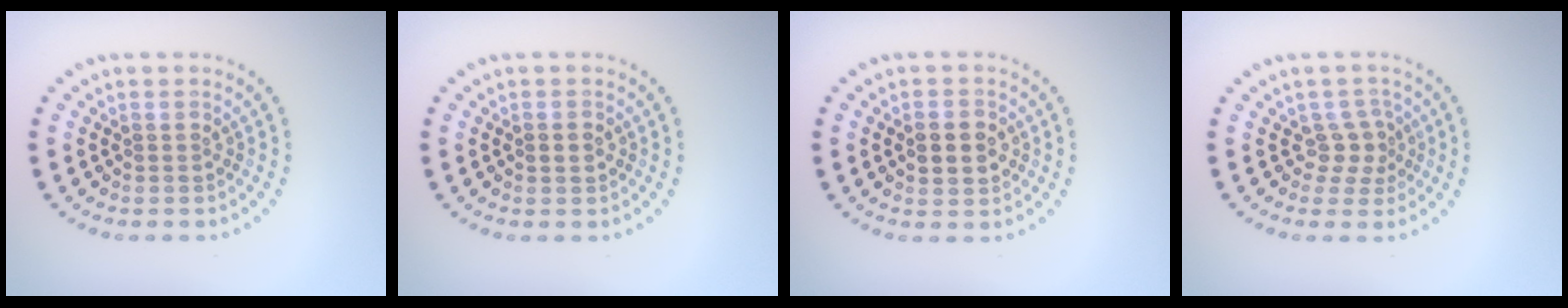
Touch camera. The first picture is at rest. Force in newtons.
{"total": 1.1, "press": 1.1, "slide": 0.2}
{"total": 2.4, "press": 2.4, "slide": 0.2}
{"total": 2.2, "press": 1.6, "slide": 1.5}